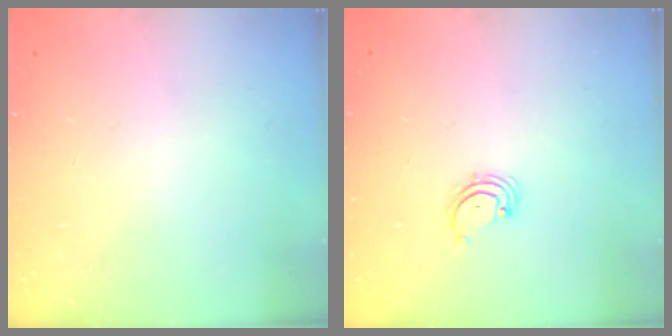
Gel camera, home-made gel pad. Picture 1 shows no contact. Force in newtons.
{"total": 1.7, "press": 1.6, "slide": 0.2}